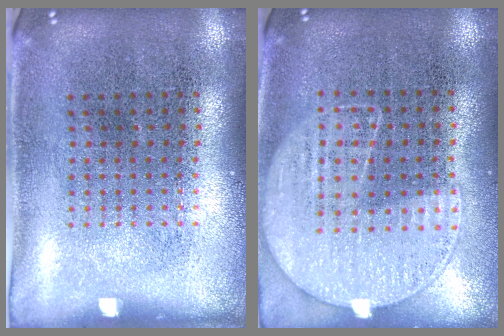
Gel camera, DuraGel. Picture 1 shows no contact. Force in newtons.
{"total": 1.2, "press": 1.0, "slide": 0.6}